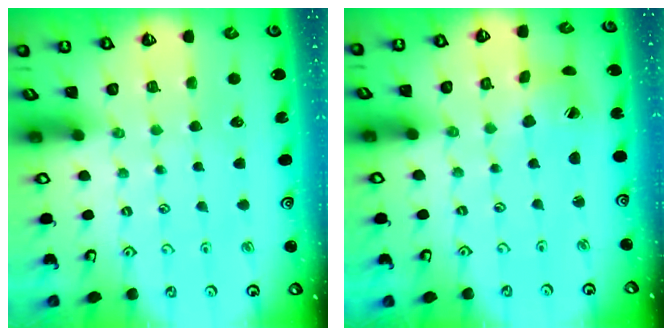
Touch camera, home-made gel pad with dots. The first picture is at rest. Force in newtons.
{"total": 4.2, "press": 4.2, "slide": 0.6}